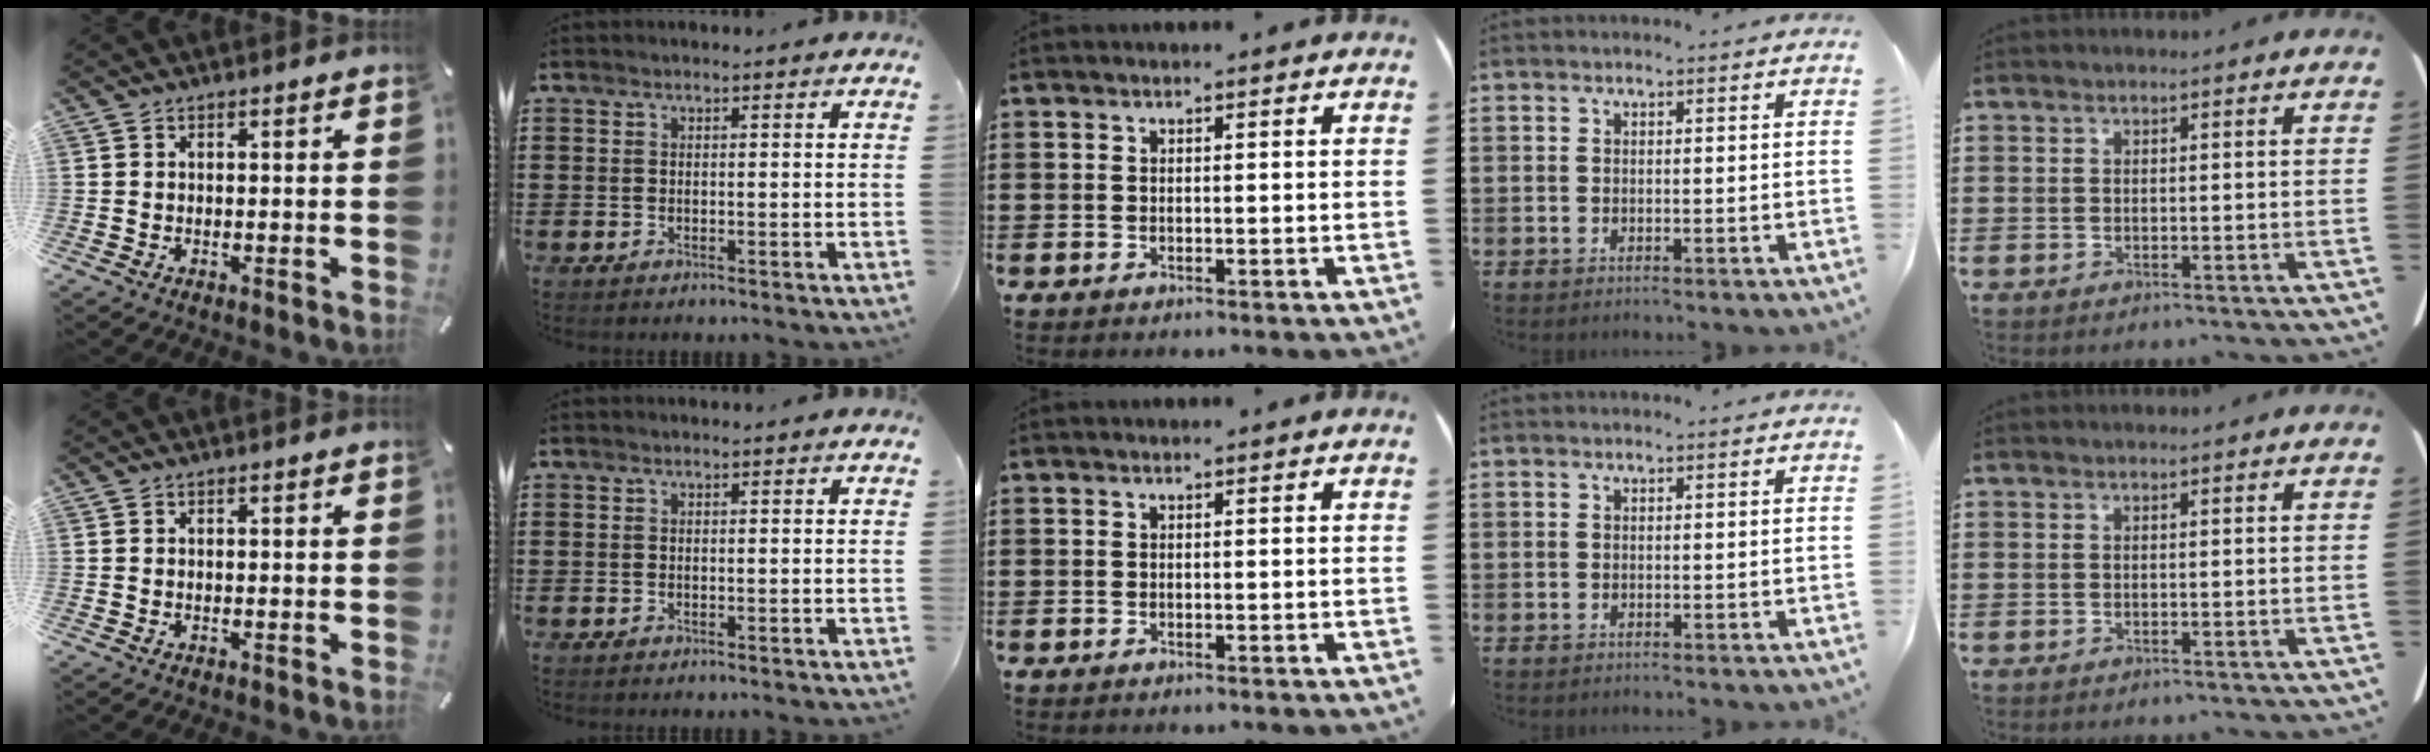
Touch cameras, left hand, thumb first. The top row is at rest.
{}